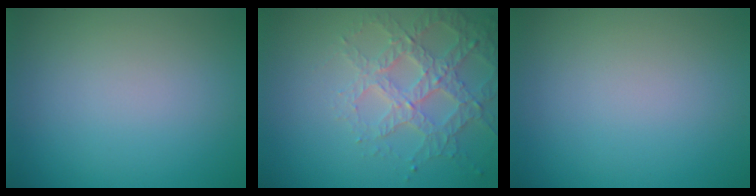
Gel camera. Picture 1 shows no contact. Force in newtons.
{"total": 3.8, "press": 3.6, "slide": 1.4}
{"total": 0.0}